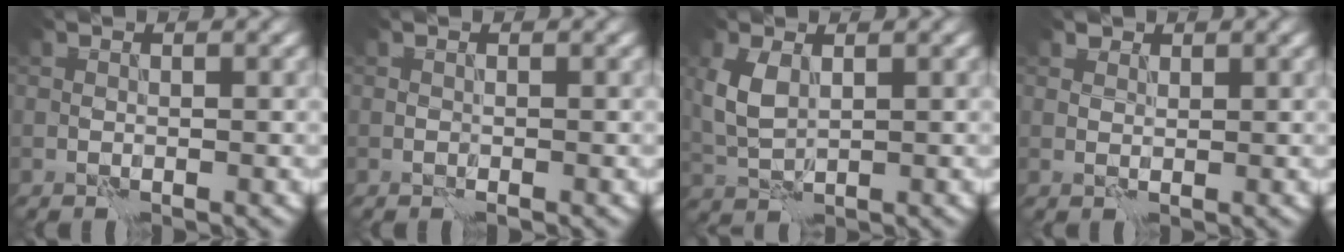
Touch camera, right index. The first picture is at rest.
{"total": 0.0}
{"total": 2.8, "force": [1.1, 1.5, 2.1], "torque": [-0.058, 0.004, 0.026]}
{"total": 1.4, "force": [1.2, 0.8, 0.1], "torque": [-0.003, -0.001, 0.016]}